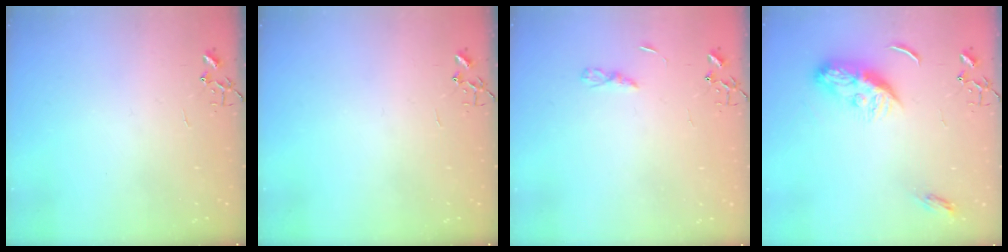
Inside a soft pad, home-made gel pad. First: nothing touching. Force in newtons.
{"total": 0.0}
{"total": 2.9, "press": 2.9, "slide": 0.3}
{"total": 10.9, "press": 10.9, "slide": 0.2}